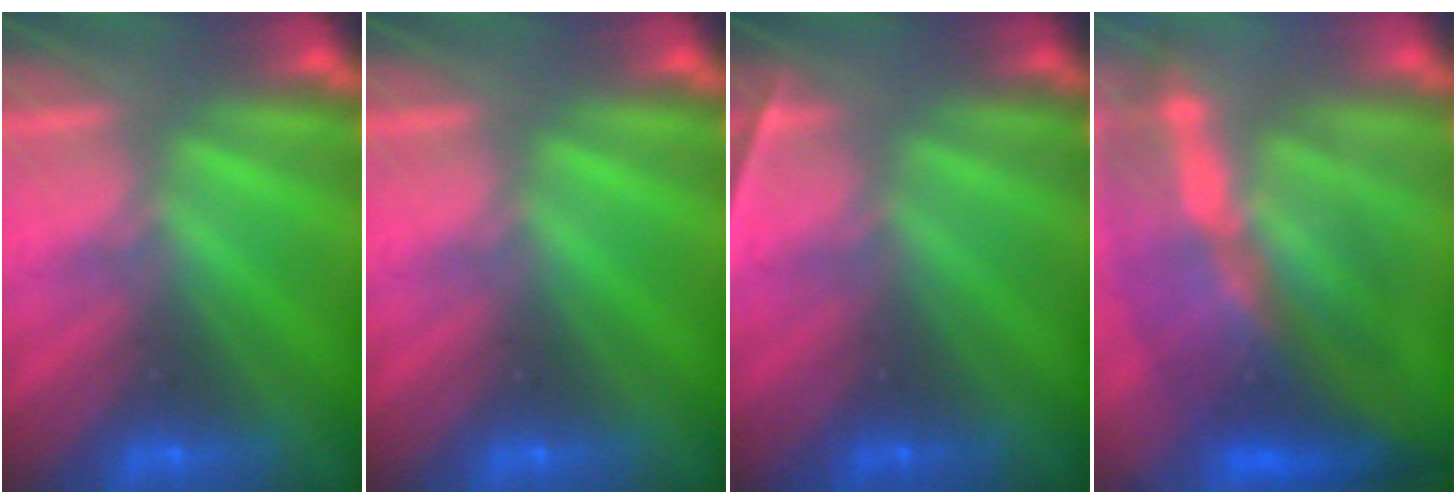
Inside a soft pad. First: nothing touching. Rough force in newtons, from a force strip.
{"total": 0.0}
{"total": 2.3}
{"total": 8.6}